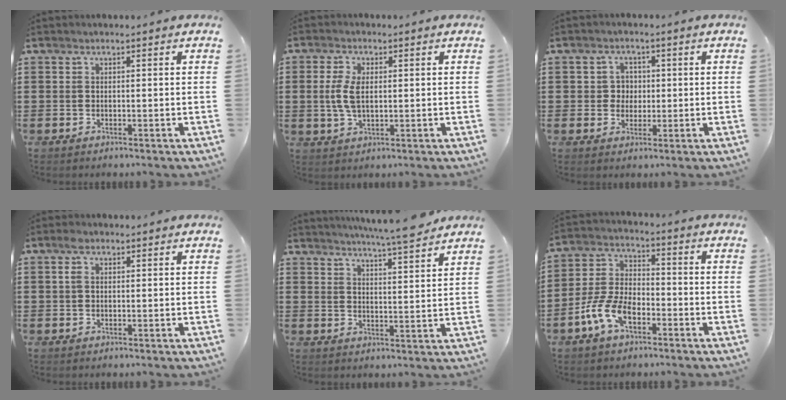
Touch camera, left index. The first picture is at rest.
{"total": 5.0, "force": [0.4, 2.5, 4.3], "torque": [-0.109, 0.001, -0.002]}
{"total": 3.2, "force": [0.1, 3.0, 1.0], "torque": [-0.034, 0.009, -0.004]}
{"total": 1.8, "force": [0.4, 0.9, 1.5], "torque": [-0.033, 0.007, 0.006]}
{"total": 5.7, "force": [5.3, -0.4, 2.0], "torque": [-0.047, -0.021, 0.093]}
{"total": 8.2, "force": [-4.3, 4.0, 5.7], "torque": [-0.142, 0.000, -0.086]}